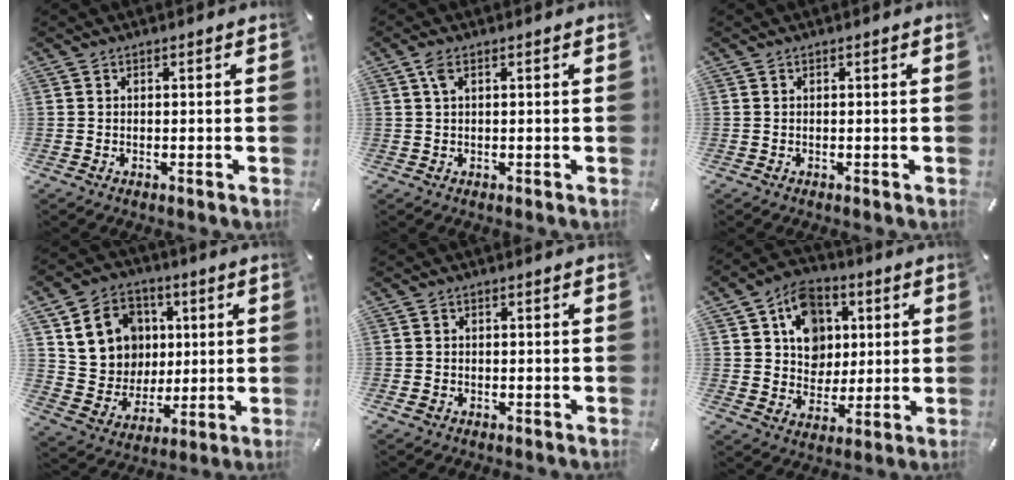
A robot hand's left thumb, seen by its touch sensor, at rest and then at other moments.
{"total": 2.5, "force": [0.9, 0.7, 2.2], "torque": [-0.047, 0.006, 0.015]}
{"total": 0.0}
{"total": 15.0, "force": [5.0, 13.2, 5.1], "torque": [-0.086, -0.009, 0.106]}
{"total": 1.2, "force": [-0.5, 1.0, 0.5], "torque": [-0.008, 0.003, -0.010]}
{"total": 12.1, "force": [3.4, 10.6, 4.6], "torque": [-0.073, -0.009, 0.068]}